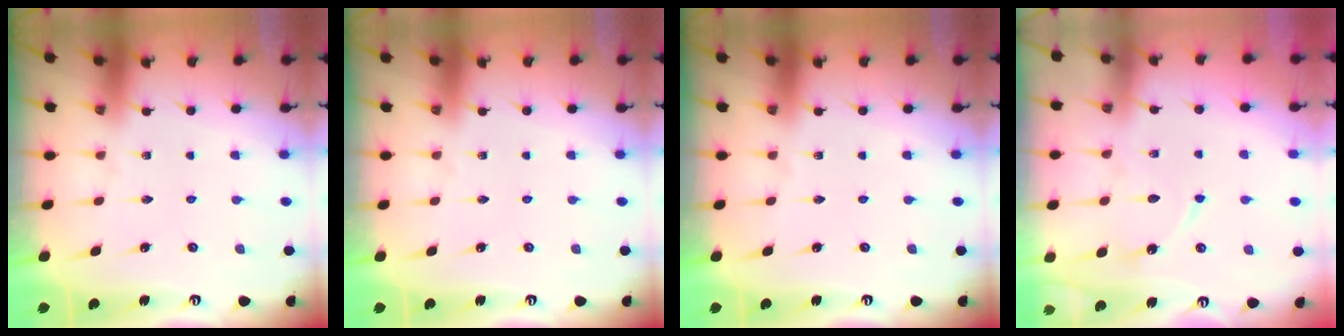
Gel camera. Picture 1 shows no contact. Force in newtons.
{"total": 0.0}
{"total": 0.0}
{"total": 8.5, "press": 8.5, "slide": 0.9}